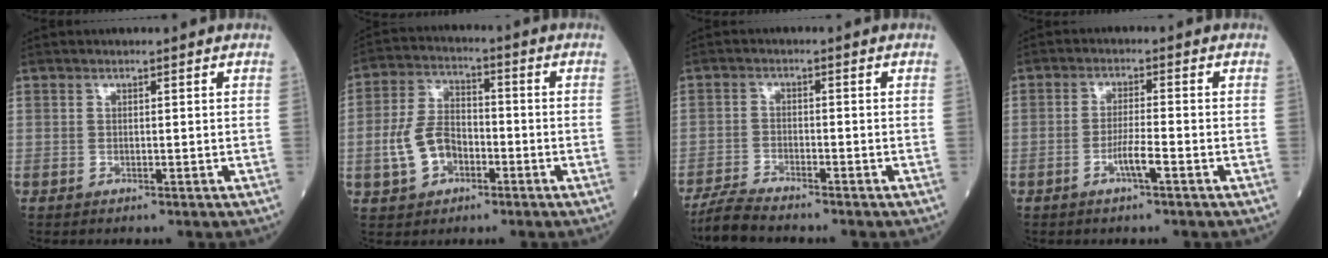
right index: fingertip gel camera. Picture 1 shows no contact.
{"total": 8.2, "force": [-2.6, 5.3, 5.6], "torque": [-0.127, 0.016, -0.050]}
{"total": 4.8, "force": [-4.5, 0.1, 1.6], "torque": [-0.030, -0.018, -0.087]}
{"total": 3.3, "force": [-1.7, -0.1, 2.8], "torque": [-0.053, -0.001, -0.034]}